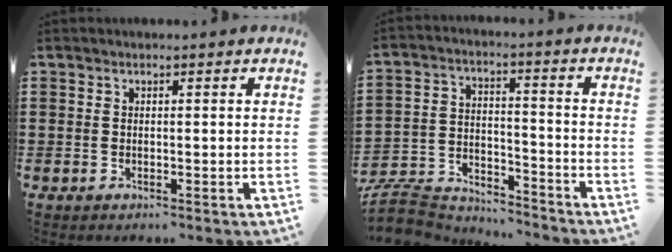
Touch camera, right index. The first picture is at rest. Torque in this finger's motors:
{"motor_torque": [-2.03, -0.11, -1.05, -0.21]}